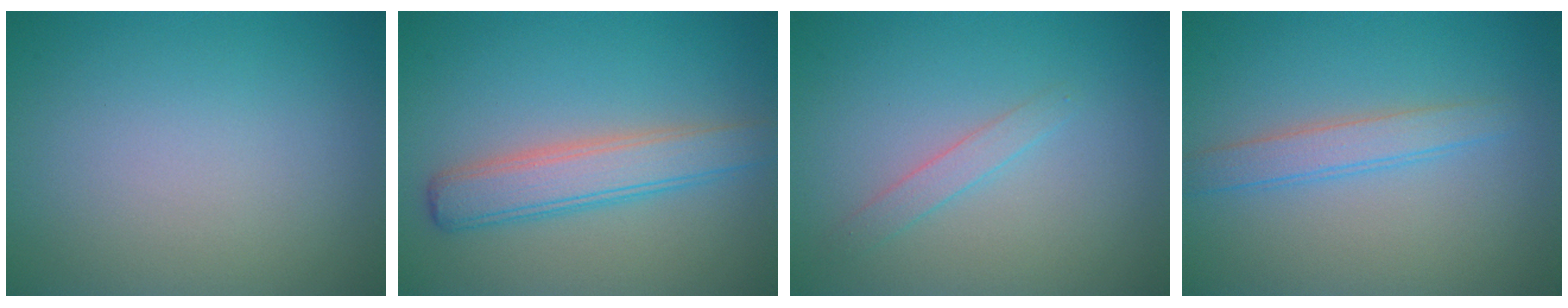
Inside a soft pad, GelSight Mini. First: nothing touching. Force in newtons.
{"total": 4.2, "press": 4.2, "slide": 0.1}
{"total": 1.4, "press": 1.4, "slide": 0.1}
{"total": 2.4, "press": 2.4, "slide": 0.1}